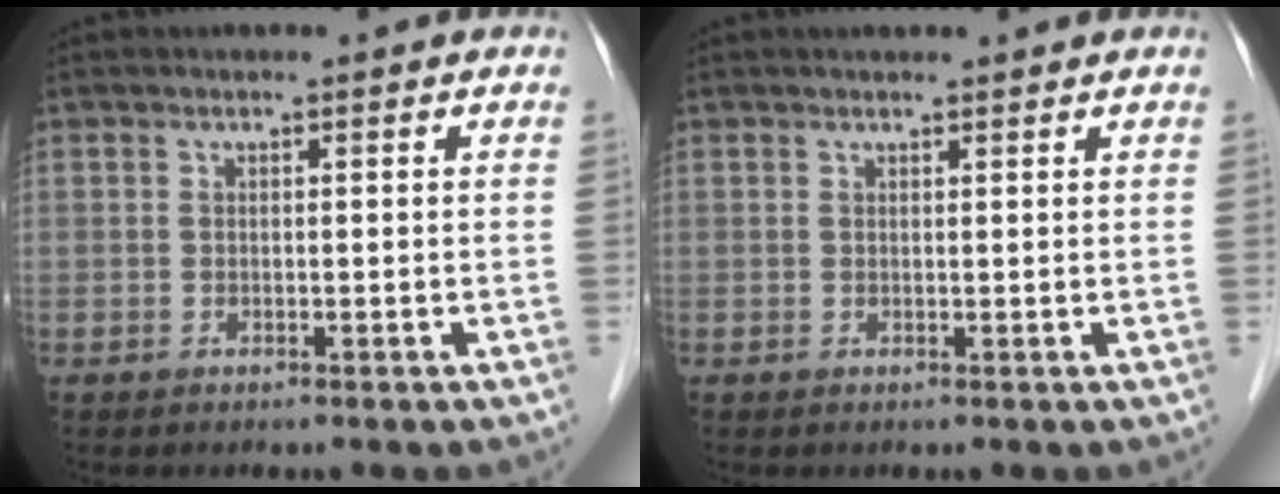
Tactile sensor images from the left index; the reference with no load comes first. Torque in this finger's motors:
{"motor_torque": [0.13, -0.09, 0.00, -0.01]}